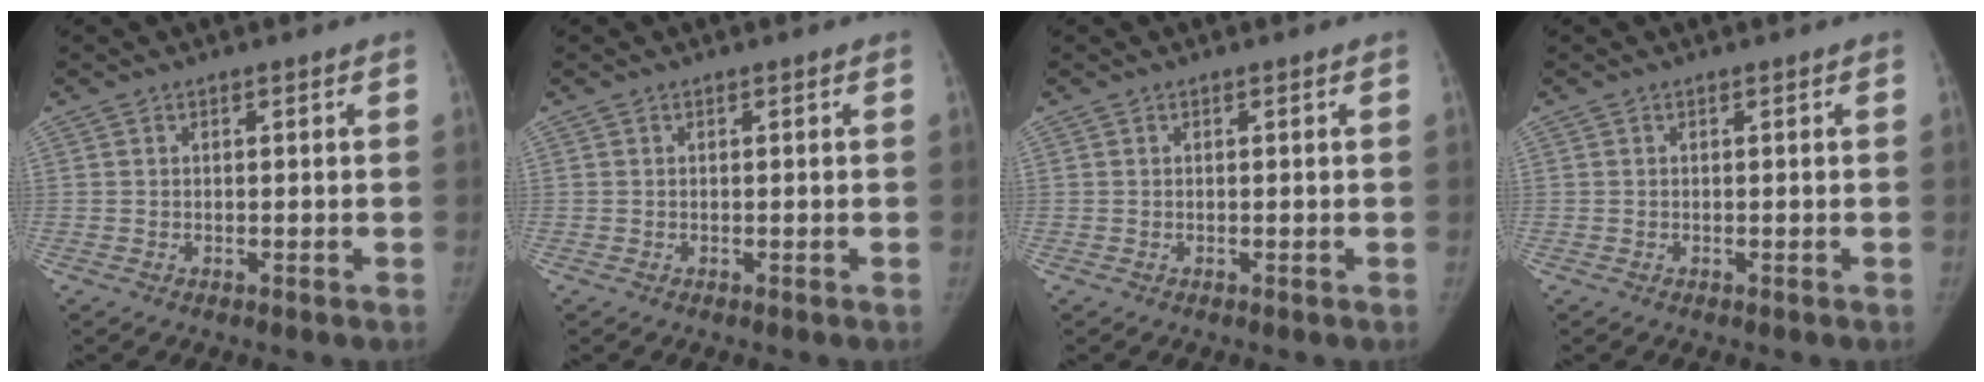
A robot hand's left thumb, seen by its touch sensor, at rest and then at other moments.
{"total": 0.0}
{"total": 0.0}
{"total": 0.0}